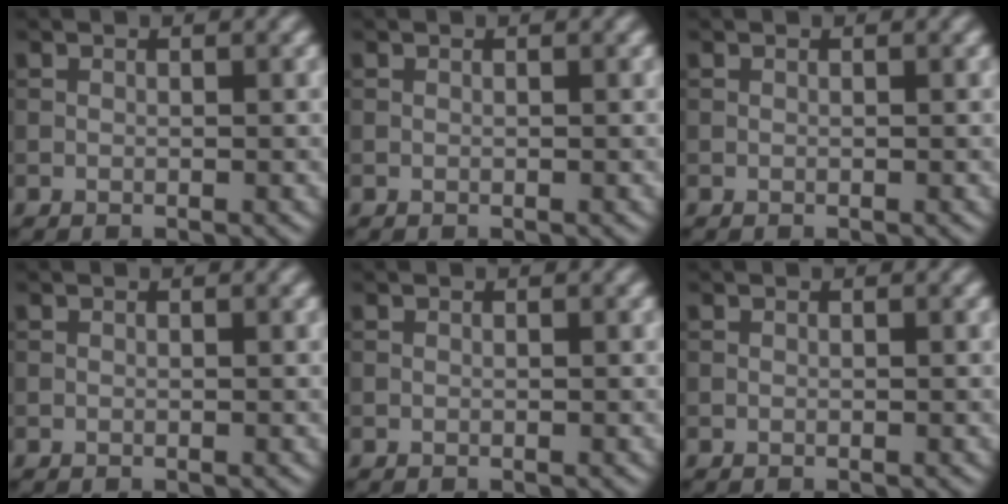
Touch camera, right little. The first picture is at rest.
{"total": 0.0}
{"total": 0.0}
{"total": 0.0}
{"total": 0.0}
{"total": 0.0}